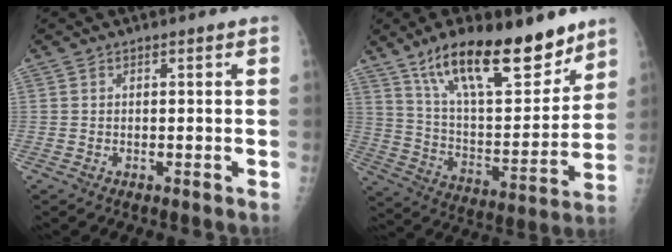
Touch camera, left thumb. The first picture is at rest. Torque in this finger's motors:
{"motor_torque": [1.57, 1.57, 1.46, -1.31, 0.32]}